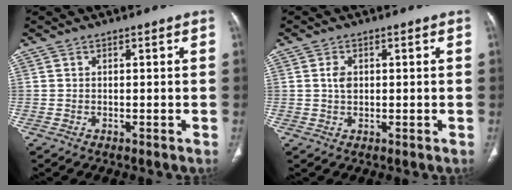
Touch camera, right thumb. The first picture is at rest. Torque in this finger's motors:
{"motor_torque": [0.50, 0.73, 0.28, 0.15, 0.02]}